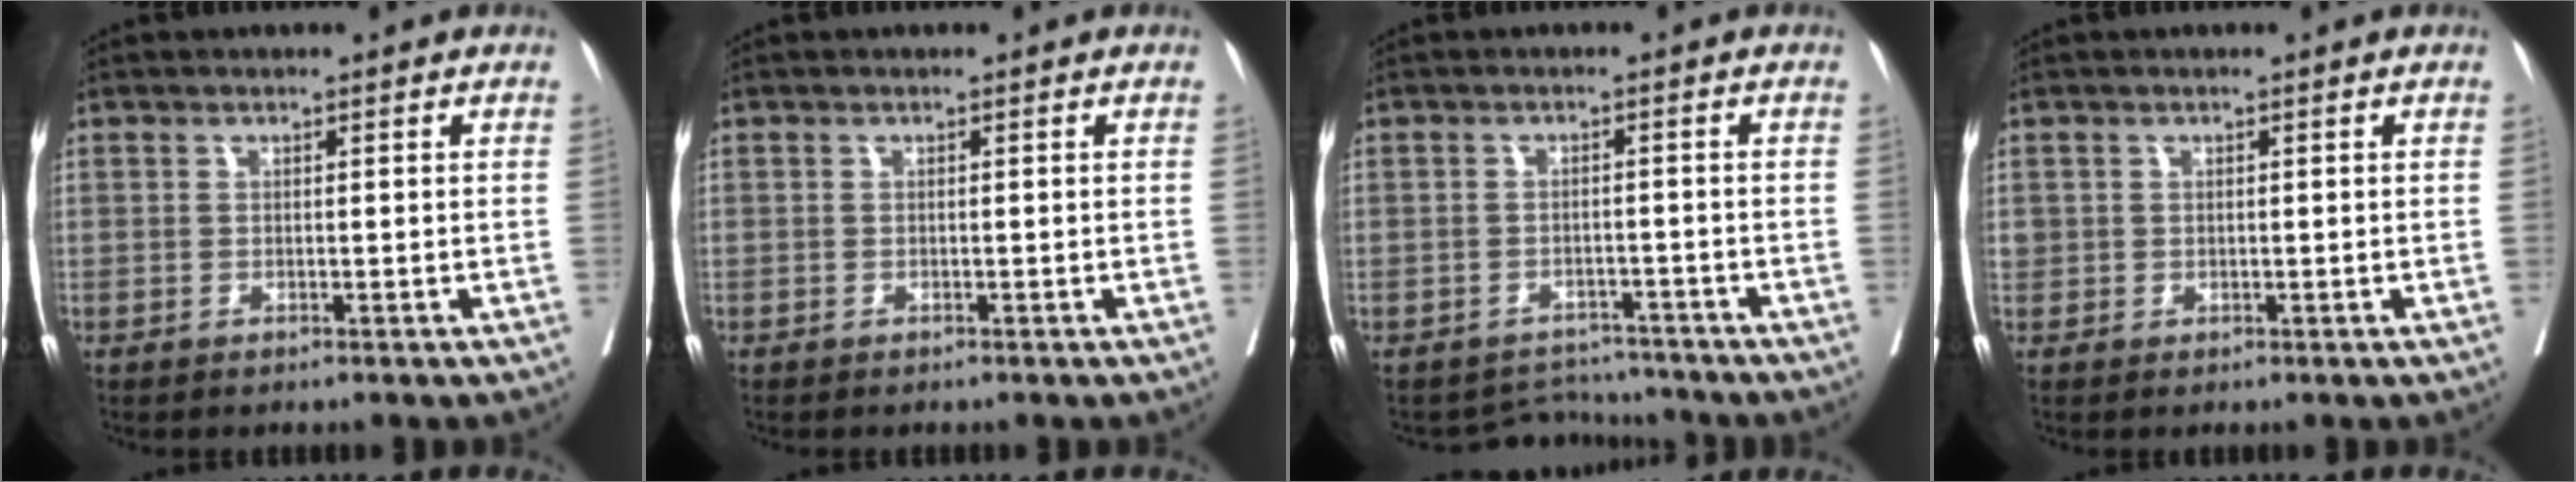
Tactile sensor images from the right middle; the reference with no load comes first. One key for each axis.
{"total": 0.0}
{"total": 4.2, "fx": -3.8, "fy": 0.8, "fz": -1.5, "tx": 0.022, "ty": 0.013, "tz": -0.053}
{"total": 1.1, "fx": 0.1, "fy": 1.1, "fz": 0.2, "tx": 0.003, "ty": 0.006, "tz": 0.002}